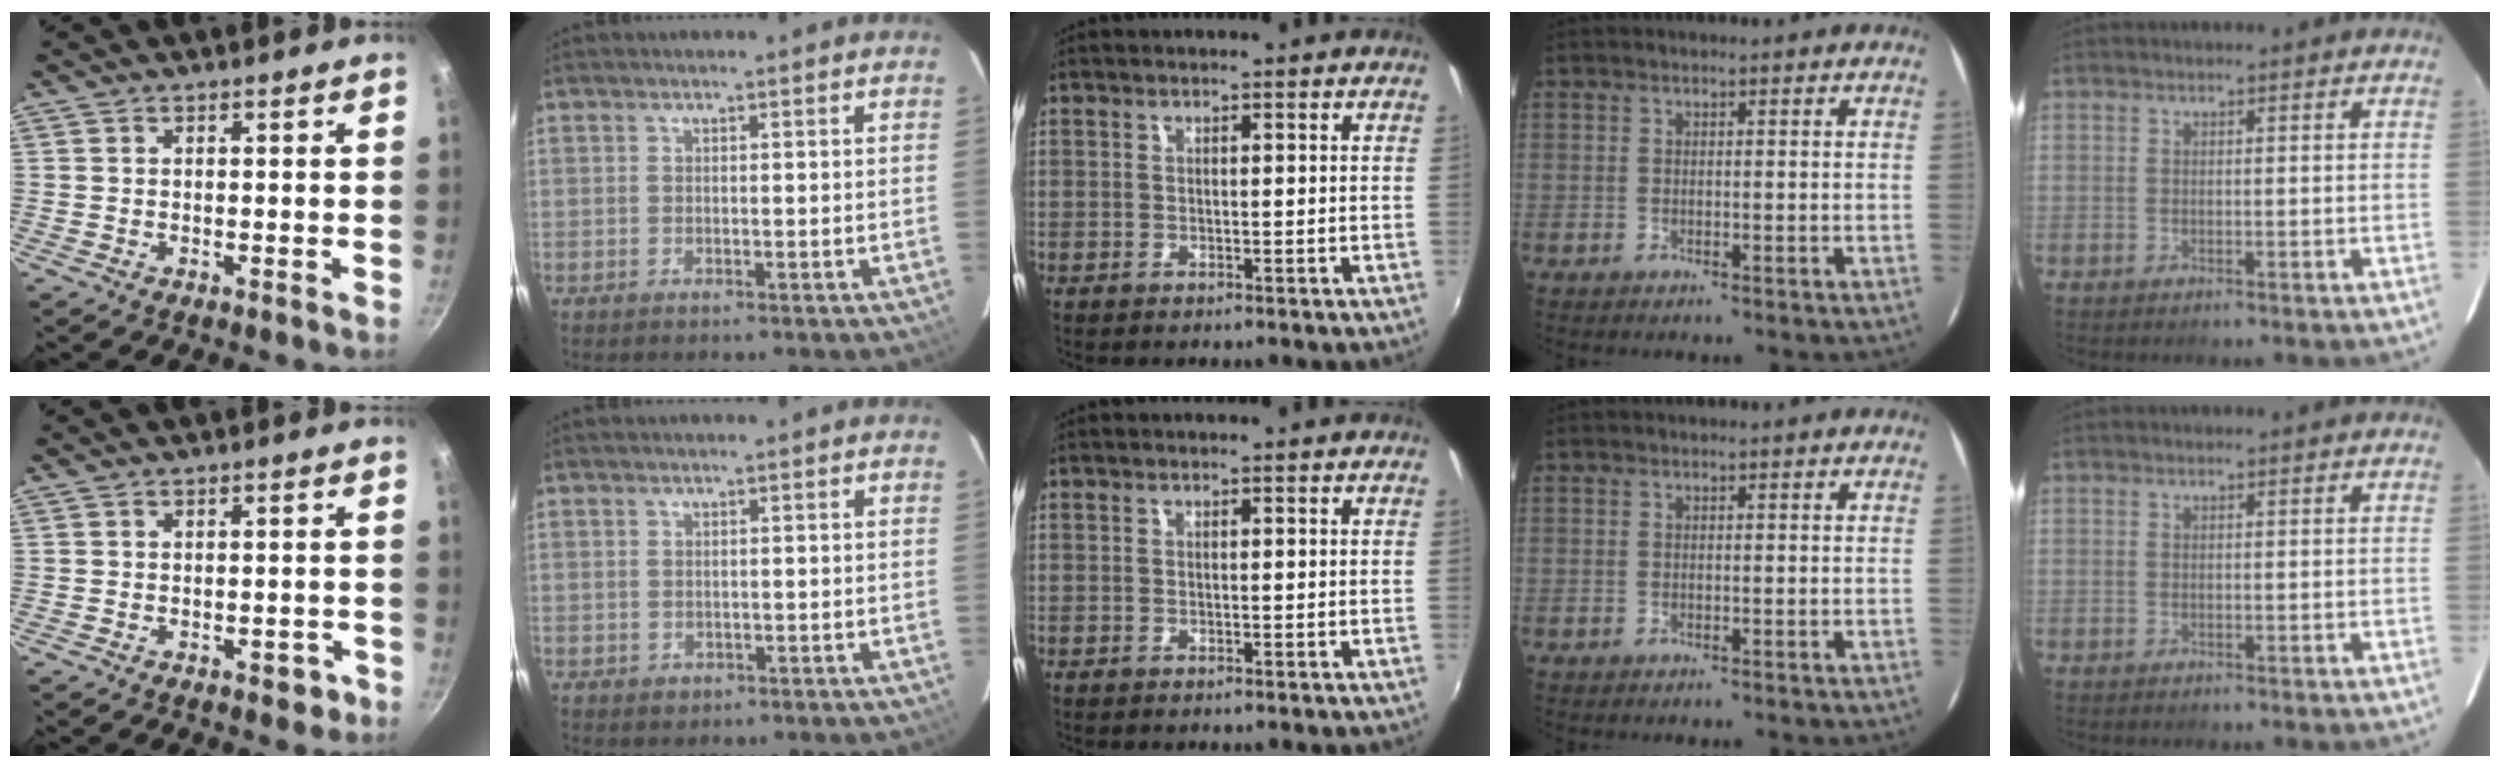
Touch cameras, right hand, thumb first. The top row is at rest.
{"thumb": {"total": 3.2, "force": [-1.6, 1.8, 2.0], "torque": [-0.005, 0.022, -0.010]}, "index": {"total": 1.3, "force": [-0.2, 1.3, 0.2], "torque": [0.001, 0.001, 0.001]}}